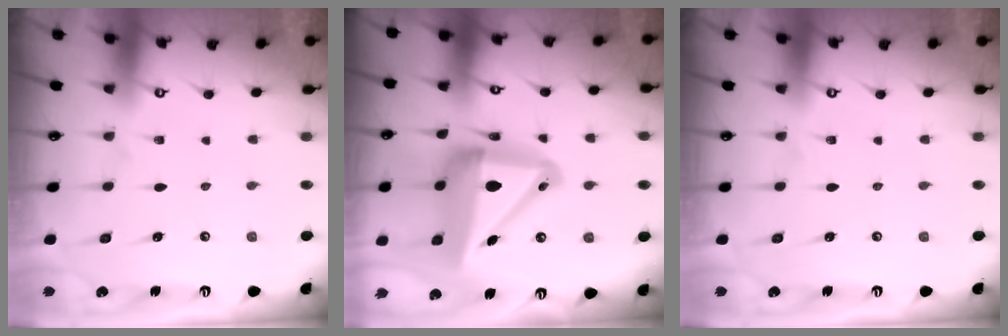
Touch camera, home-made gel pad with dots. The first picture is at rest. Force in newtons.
{"total": 19.5, "press": 19.3, "slide": 2.6}
{"total": 0.0}